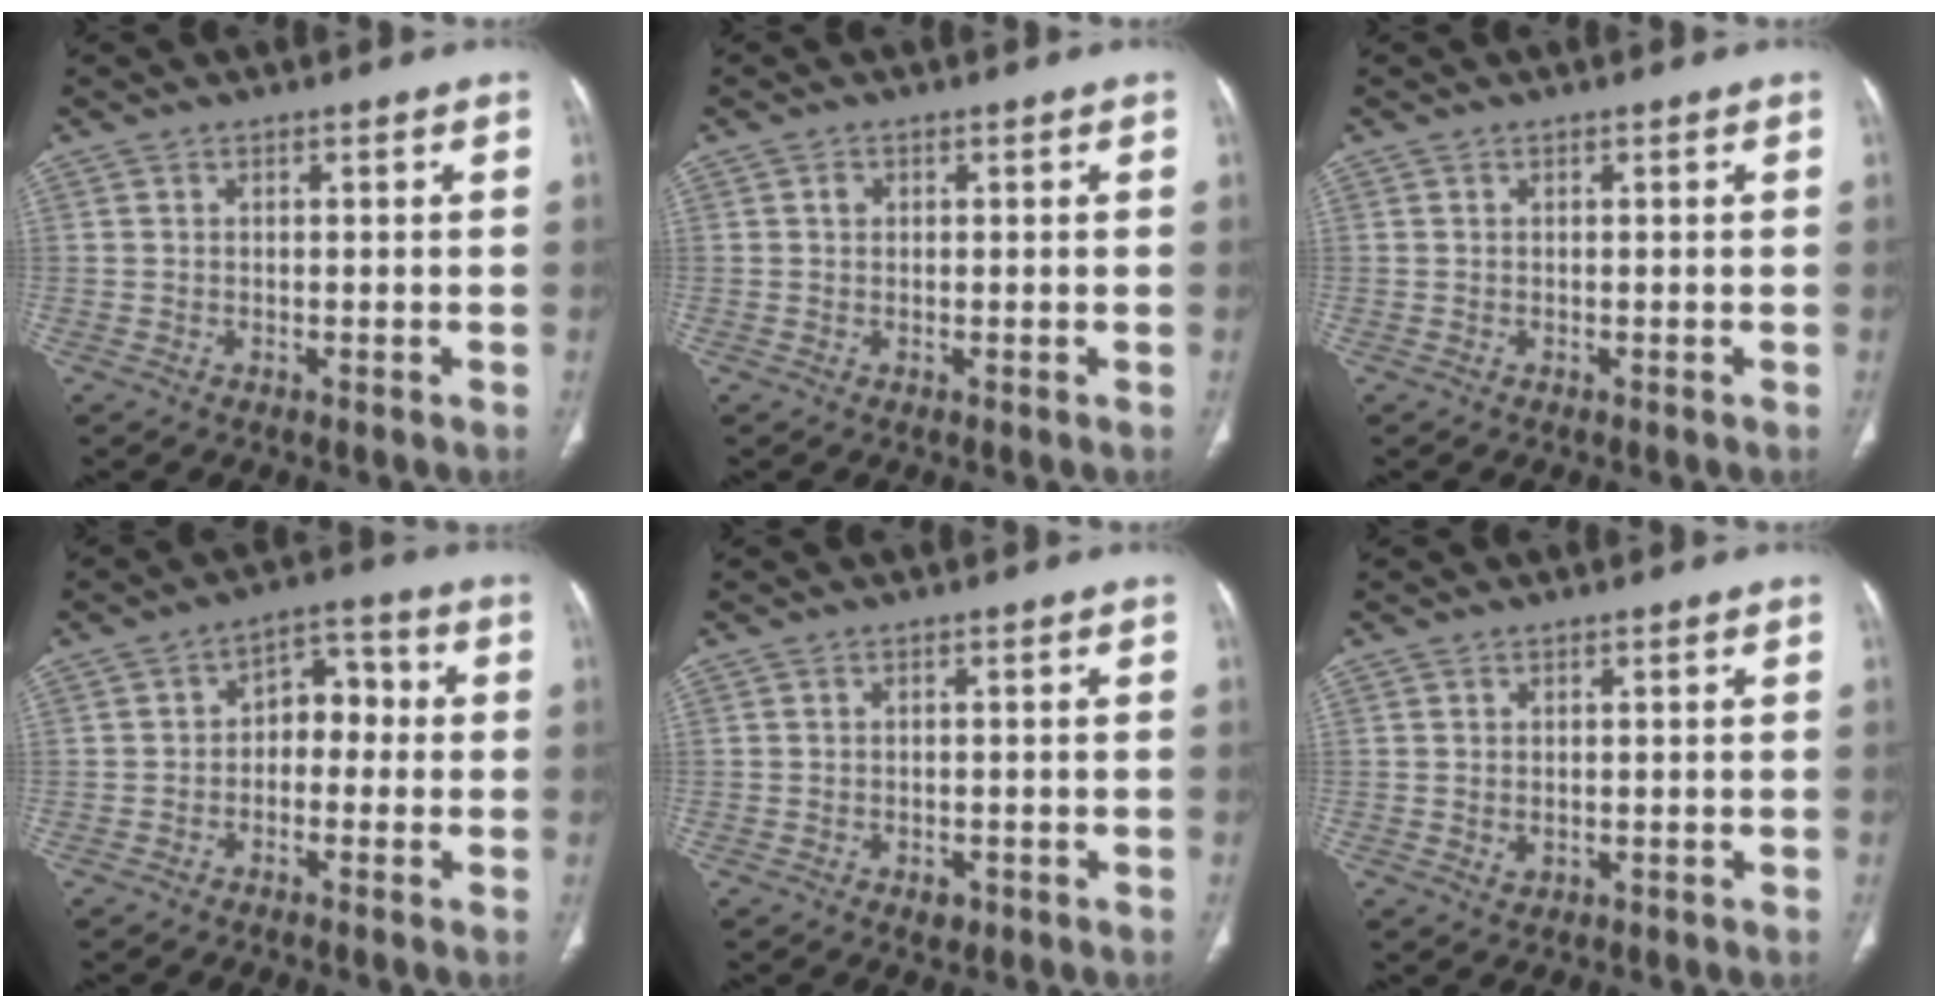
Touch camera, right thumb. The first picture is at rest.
{"total": 1.0, "force": [0.2, 0.8, 0.4], "torque": [-0.004, 0.002, 0.003]}
{"total": 0.0}
{"total": 6.9, "force": [-0.7, 4.8, 4.9], "torque": [-0.042, 0.036, -0.024]}
{"total": 2.0, "force": [-1.0, 1.3, 1.1], "torque": [-0.010, 0.002, -0.008]}
{"total": 1.4, "force": [0.0, 1.1, 0.9], "torque": [-0.016, -0.003, 0.005]}